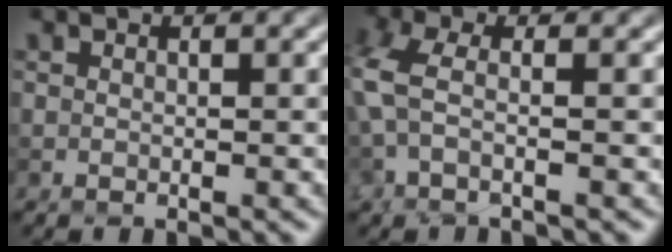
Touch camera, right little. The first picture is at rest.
{"total": 3.2, "force": [-0.1, 1.0, 3.1], "torque": [-0.090, -0.002, -0.014]}